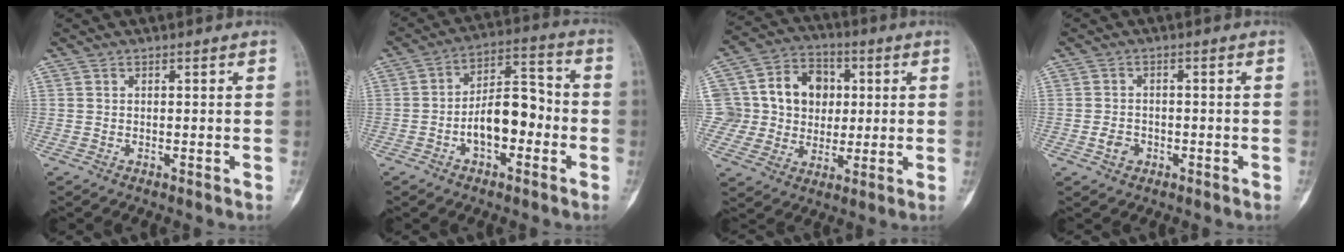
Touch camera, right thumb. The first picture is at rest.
{"total": 11.1, "force": [-3.0, 6.1, 8.8], "torque": [-0.122, 0.046, -0.058]}
{"total": 15.2, "force": [2.3, 13.6, 6.3], "torque": [-0.063, 0.028, 0.047]}
{"total": 2.8, "force": [-1.1, 2.2, 1.2], "torque": [-0.012, 0.010, -0.018]}